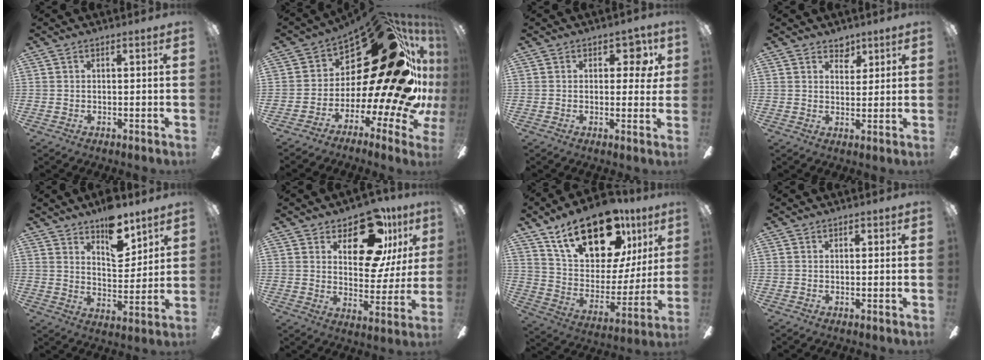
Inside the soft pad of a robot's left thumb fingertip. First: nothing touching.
{"total": 33.1, "force": [11.4, 14.5, 27.5], "torque": [-0.358, -0.137, 0.231]}
{"total": 6.3, "force": [2.3, 3.6, 4.6], "torque": [-0.046, -0.002, 0.033]}
{"total": 4.2, "force": [3.4, 2.3, 1.1], "torque": [-0.002, -0.019, 0.057]}
{"total": 11.1, "force": [8.2, 4.9, 5.7], "torque": [-0.072, -0.050, 0.144]}
{"total": 17.5, "force": [10.8, 8.8, 10.7], "torque": [-0.151, -0.057, 0.183]}
{"total": 24.1, "force": [15.1, 12.3, 14.3], "torque": [-0.223, -0.086, 0.266]}
{"total": 0.8, "force": [0.5, 0.4, 0.4], "torque": [-0.002, -0.001, 0.008]}